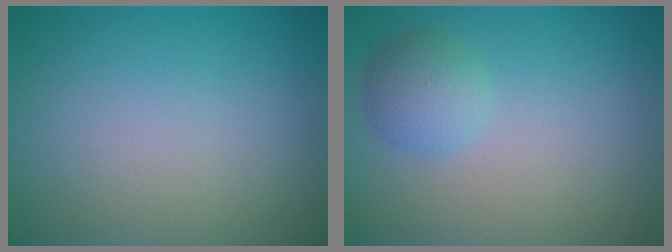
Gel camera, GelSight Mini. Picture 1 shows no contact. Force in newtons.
{"total": 2.5, "press": 2.5, "slide": 0.2}